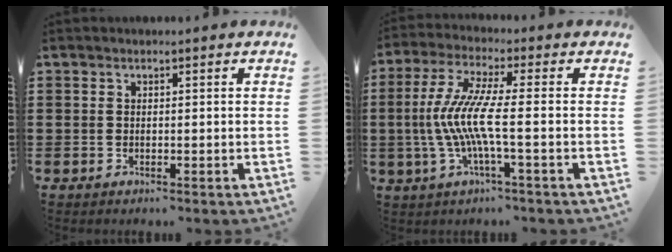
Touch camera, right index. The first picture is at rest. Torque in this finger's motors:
{"motor_torque": [1.44, -0.70, 1.05, 0.21]}